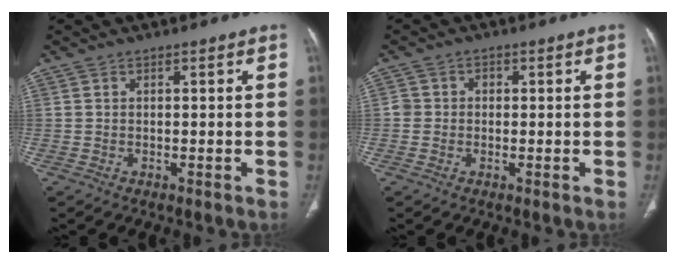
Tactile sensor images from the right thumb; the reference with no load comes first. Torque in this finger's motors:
{"motor_torque": [0.19, 0.17, 0.29, 0.14, -0.02]}